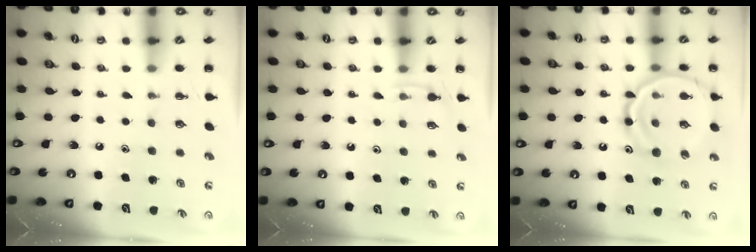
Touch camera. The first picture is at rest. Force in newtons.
{"total": 4.3, "press": 4.1, "slide": 1.4}
{"total": 17.7, "press": 17.5, "slide": 2.1}